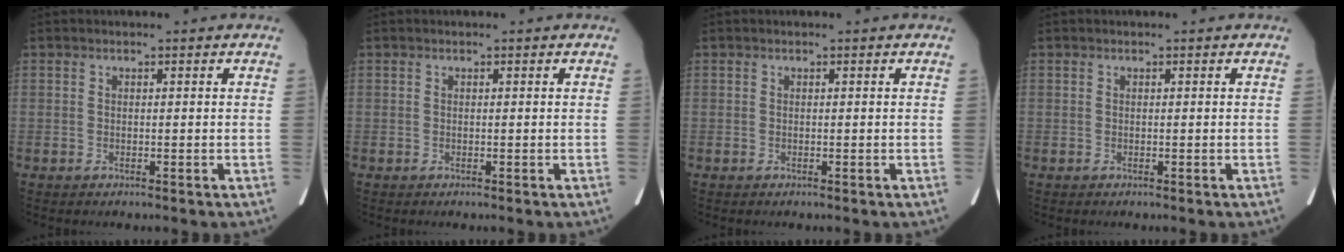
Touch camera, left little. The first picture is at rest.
{"total": 0.0}
{"total": 0.0}
{"total": 0.0}